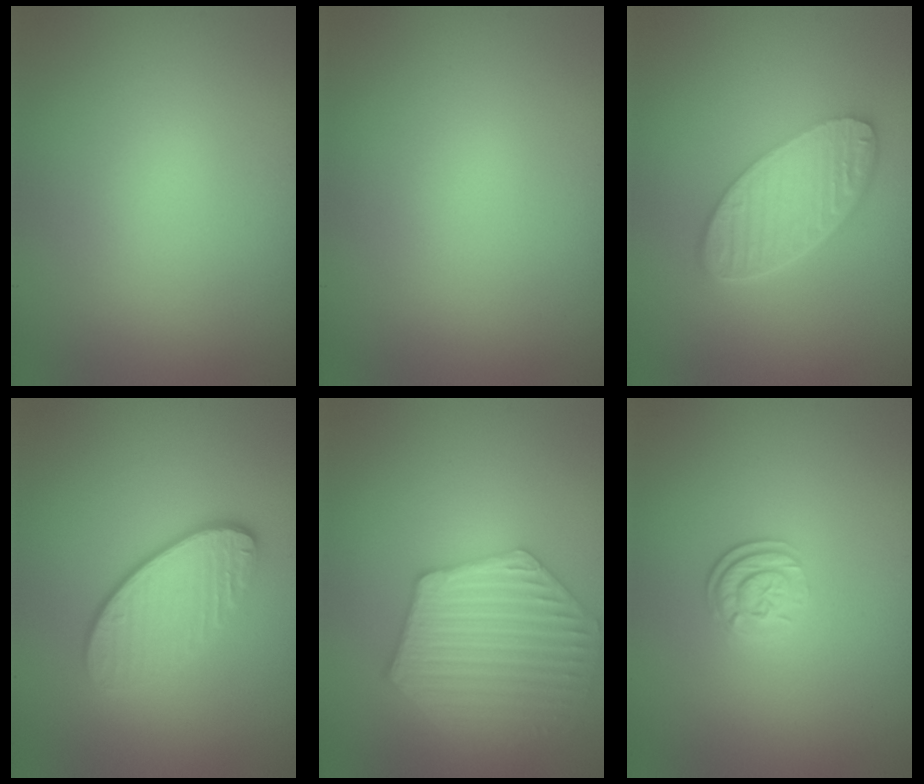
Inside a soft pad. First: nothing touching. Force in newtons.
{"total": 0.0}
{"total": 6.2, "press": 4.4, "slide": 4.3}
{"total": 4.1, "press": 3.1, "slide": 2.7}
{"total": 5.7, "press": 5.1, "slide": 2.6}
{"total": 2.7, "press": 2.0, "slide": 1.8}